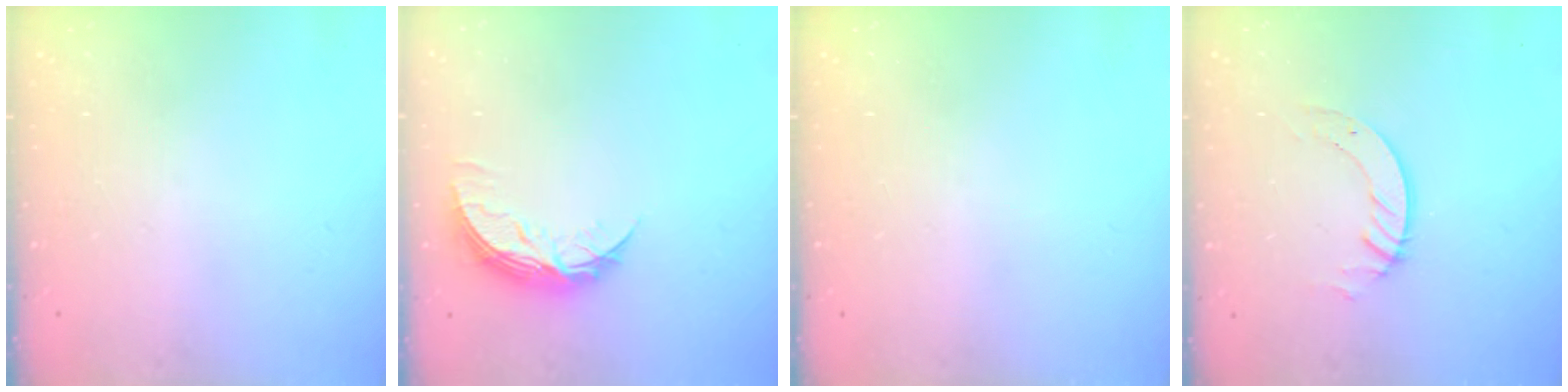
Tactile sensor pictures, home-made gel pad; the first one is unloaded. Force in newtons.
{"total": 8.2, "press": 8.2, "slide": 0.5}
{"total": 0.0}
{"total": 3.4, "press": 3.4, "slide": 0.1}